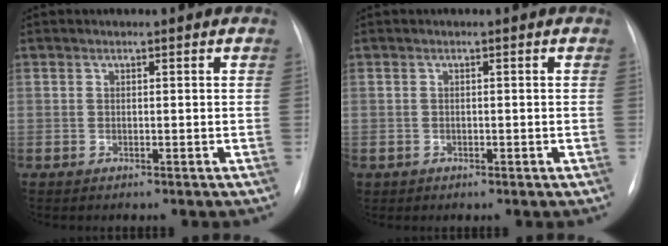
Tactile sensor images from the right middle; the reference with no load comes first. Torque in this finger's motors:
{"motor_torque": [0.42, -0.29, 1.05, 0.17]}